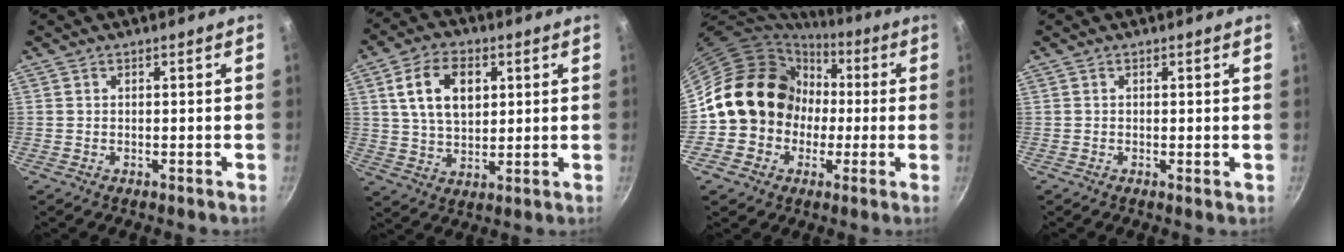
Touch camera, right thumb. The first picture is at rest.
{"total": 11.5, "force": [3.3, 7.3, 8.2], "torque": [-0.128, -0.004, 0.058]}
{"total": 17.8, "force": [0.3, 15.6, 8.5], "torque": [-0.118, 0.048, 0.006]}
{"total": 0.6, "force": [0.2, 0.1, 0.5], "torque": [-0.009, -0.003, 0.000]}